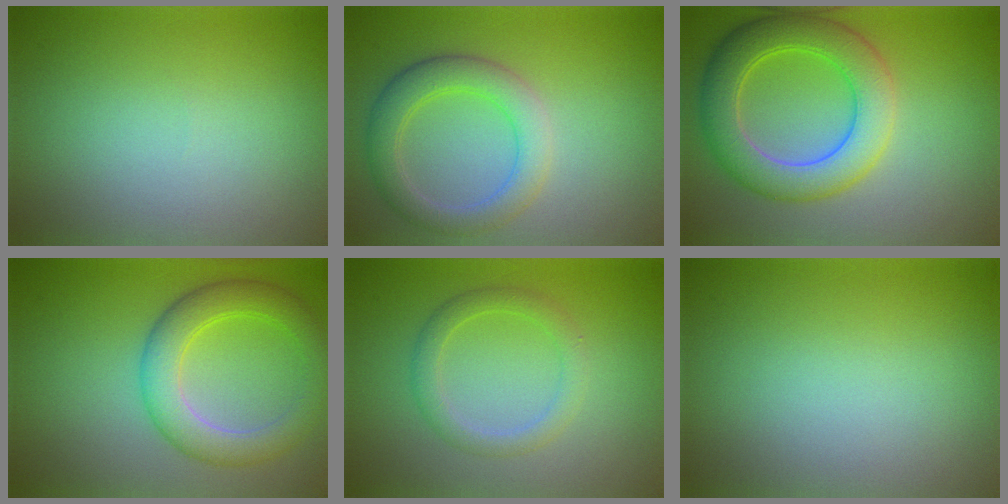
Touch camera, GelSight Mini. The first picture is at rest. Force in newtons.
{"total": 4.4, "press": 4.4, "slide": 0.1}
{"total": 6.9, "press": 6.9, "slide": 0.5}
{"total": 5.2, "press": 5.2, "slide": 0.4}
{"total": 2.4, "press": 2.4, "slide": 0.1}
{"total": 0.0}